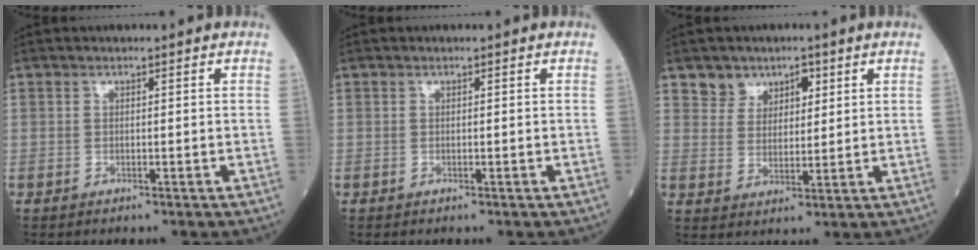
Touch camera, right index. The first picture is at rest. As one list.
[{"total": 0.0}, {"total": 5.0, "force": [3.2, 3.8, 0.6], "torque": [-0.005, 0.011, 0.061]}]